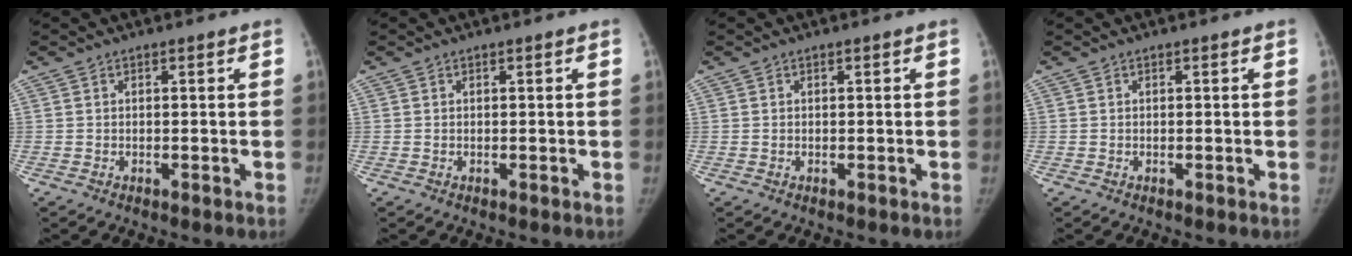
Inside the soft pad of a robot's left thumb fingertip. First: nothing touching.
{"total": 0.0}
{"total": 0.0}
{"total": 0.0}